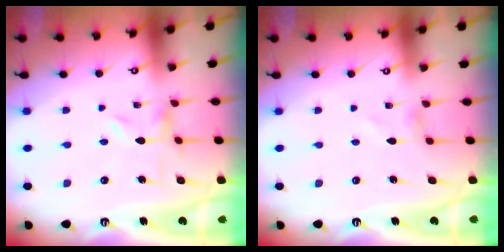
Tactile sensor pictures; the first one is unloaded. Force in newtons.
{"total": 0.0}